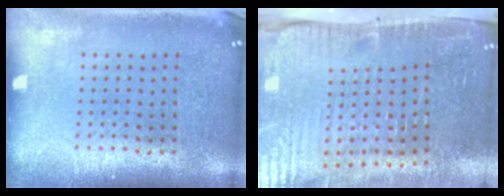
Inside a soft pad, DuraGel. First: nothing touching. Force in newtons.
{"total": 4.9, "press": 4.1, "slide": 2.7}